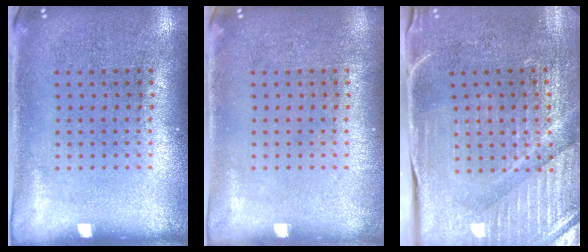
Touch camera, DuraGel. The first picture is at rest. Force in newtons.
{"total": 0.0}
{"total": 3.9, "press": 3.9, "slide": 0.4}